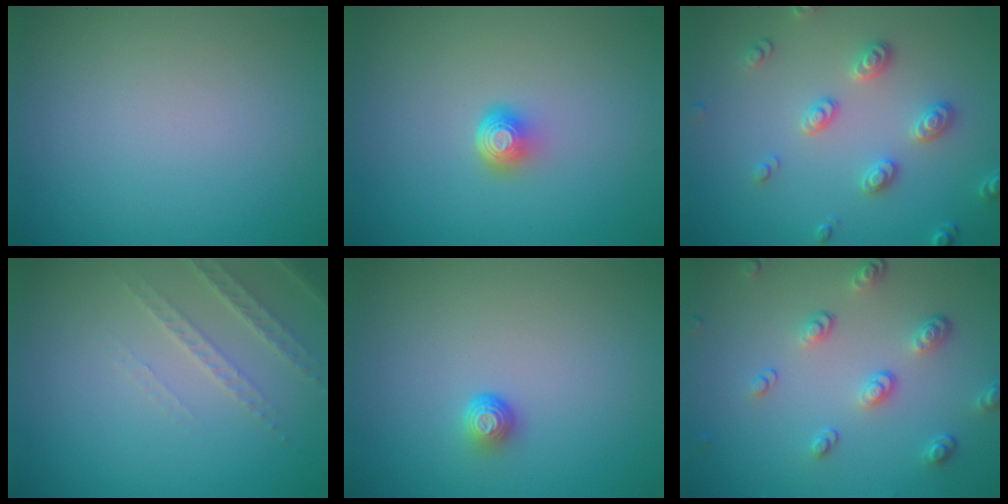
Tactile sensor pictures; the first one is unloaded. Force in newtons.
{"total": 2.1, "press": 1.4, "slide": 1.6}
{"total": 2.8, "press": 2.7, "slide": 0.8}
{"total": 2.2, "press": 2.1, "slide": 0.7}
{"total": 1.3, "press": 1.0, "slide": 0.9}
{"total": 3.5, "press": 2.6, "slide": 2.3}